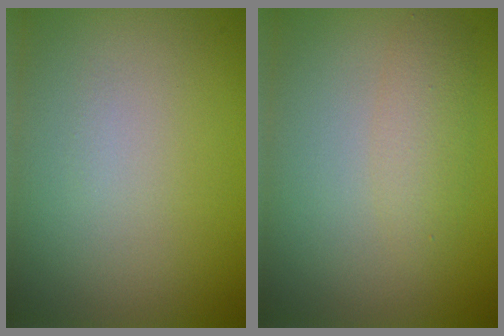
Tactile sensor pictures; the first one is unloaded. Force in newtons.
{"total": 2.1, "press": 2.0, "slide": 0.2}